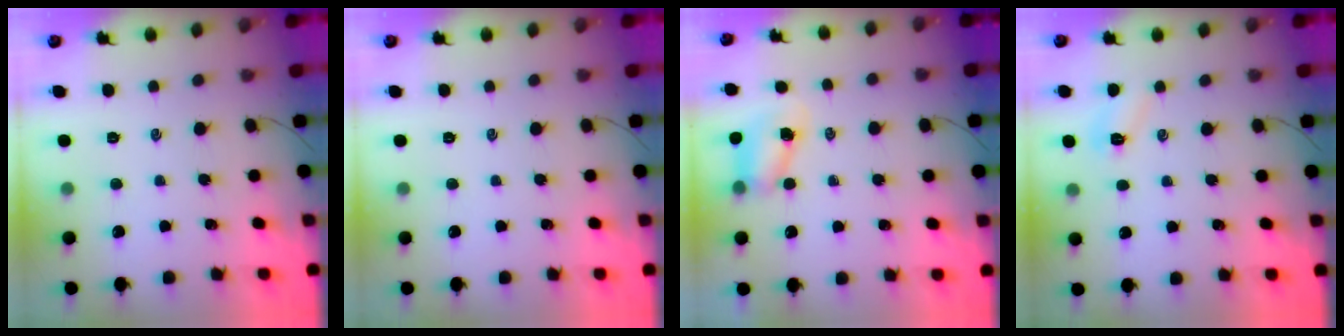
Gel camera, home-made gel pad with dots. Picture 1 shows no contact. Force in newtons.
{"total": 0.0}
{"total": 6.0, "press": 5.9, "slide": 0.8}
{"total": 4.3, "press": 4.2, "slide": 1.1}